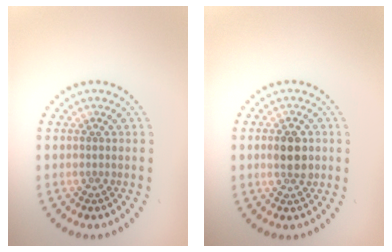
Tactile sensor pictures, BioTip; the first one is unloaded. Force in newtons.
{"total": 2.8, "press": 2.8, "slide": 0.2}